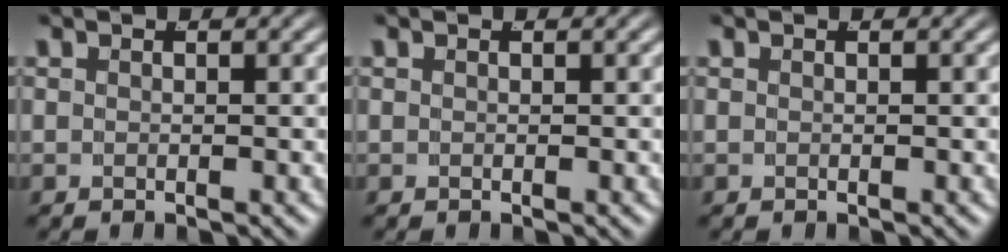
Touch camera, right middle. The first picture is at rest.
{"total": 0.0}
{"total": 0.0}